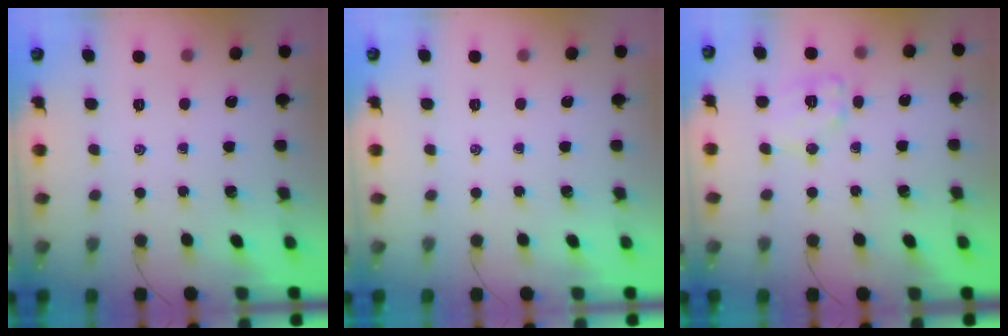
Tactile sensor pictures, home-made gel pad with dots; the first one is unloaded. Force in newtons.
{"total": 0.0}
{"total": 9.5, "press": 9.5, "slide": 0.4}